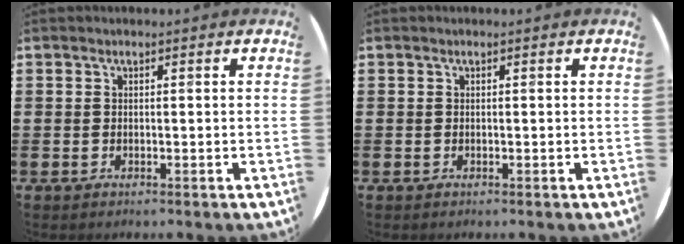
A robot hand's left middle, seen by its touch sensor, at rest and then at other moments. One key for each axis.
{"total": 0.0}